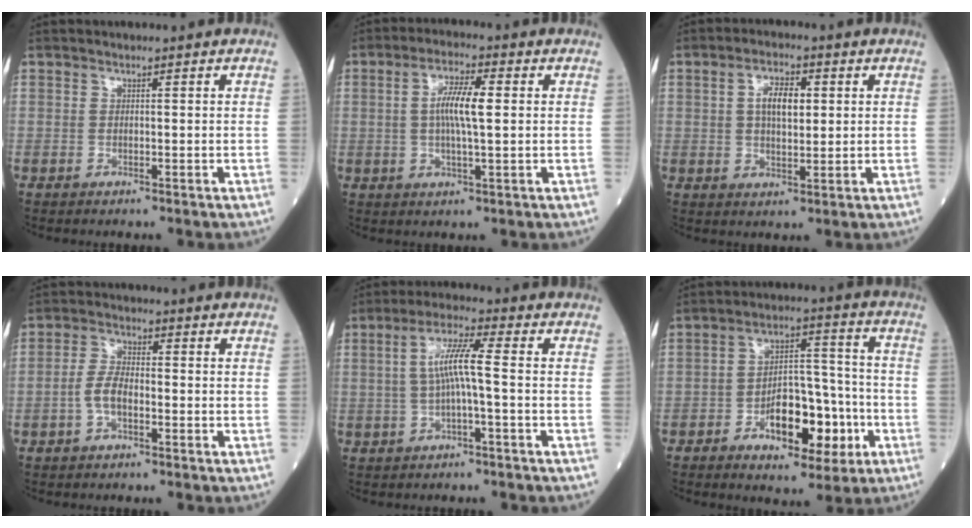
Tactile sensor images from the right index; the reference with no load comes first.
{"total": 6.7, "force": [0.8, 0.9, 6.6], "torque": [-0.129, 0.008, 0.014]}
{"total": 5.6, "force": [1.3, 2.3, 4.9], "torque": [-0.091, 0.009, 0.025]}
{"total": 4.0, "force": [-1.2, 1.8, 3.3], "torque": [-0.073, 0.008, -0.026]}
{"total": 6.2, "force": [0.0, 0.1, 6.2], "torque": [-0.123, 0.014, 0.000]}
{"total": 11.5, "force": [-4.4, 5.1, 9.3], "torque": [-0.149, 0.021, -0.062]}